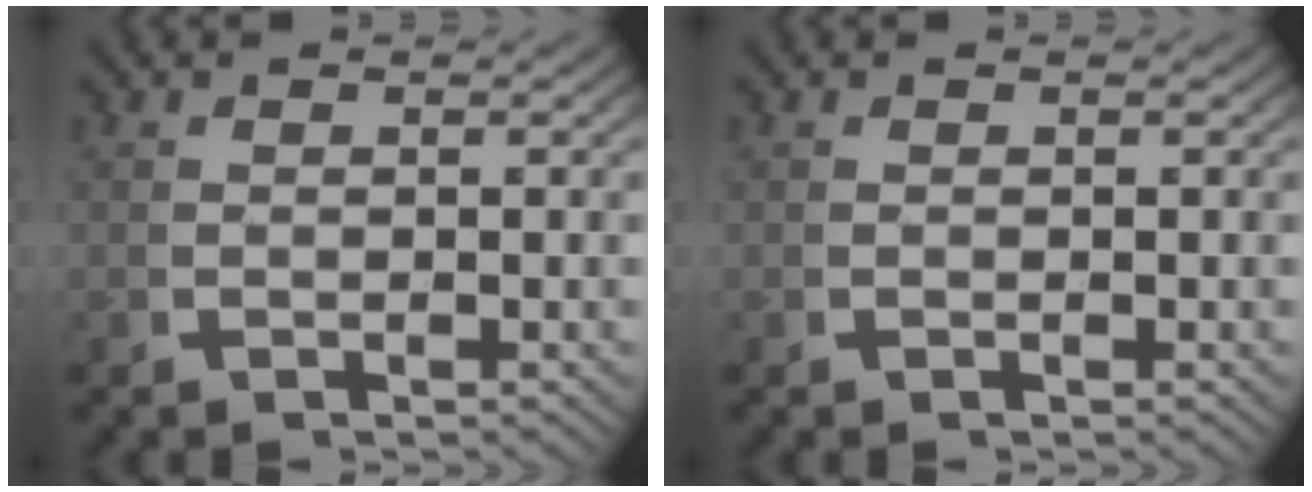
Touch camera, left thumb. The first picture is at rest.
{"total": 0.0}